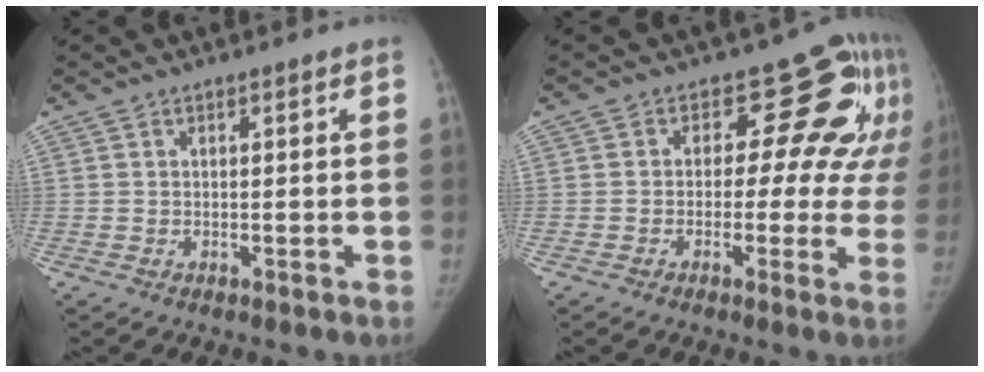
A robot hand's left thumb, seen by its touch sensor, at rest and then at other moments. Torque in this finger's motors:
{"motor_torque": [-0.43, 0.40, -0.20, 0.15, -0.01]}